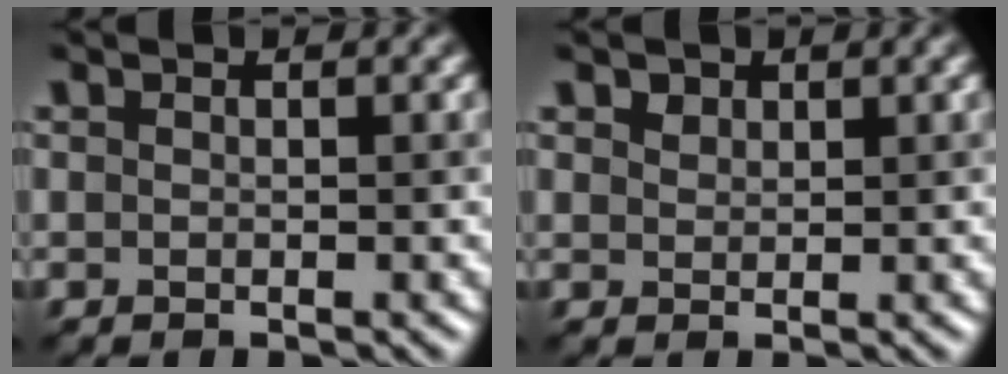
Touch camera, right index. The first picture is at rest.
{"total": 1.5, "force": [1.3, 0.7, -0.1], "torque": [0.005, 0.005, 0.020]}